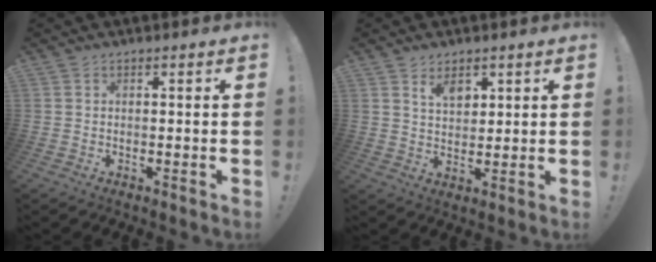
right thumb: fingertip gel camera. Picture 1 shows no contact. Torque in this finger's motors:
{"motor_torque": [0.12, 0.93, 0.24, 0.40, 0.00]}